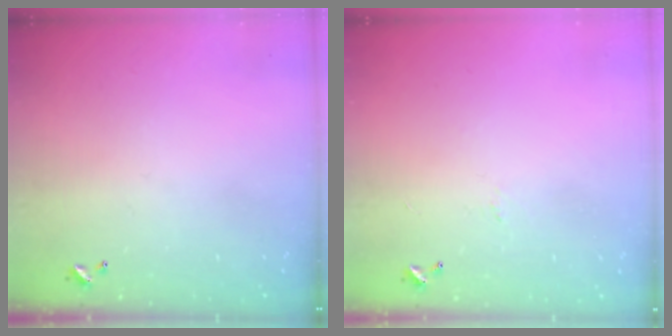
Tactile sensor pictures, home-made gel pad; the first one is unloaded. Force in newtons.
{"total": 0.0}